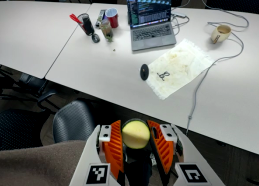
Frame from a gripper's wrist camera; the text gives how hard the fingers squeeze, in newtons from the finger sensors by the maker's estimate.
{"total": 8.4, "left": 8.1, "right": 8.6}